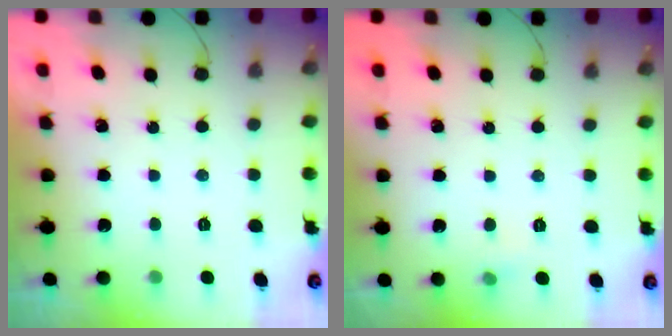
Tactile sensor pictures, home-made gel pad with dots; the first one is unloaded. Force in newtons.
{"total": 3.4, "press": 3.1, "slide": 1.3}